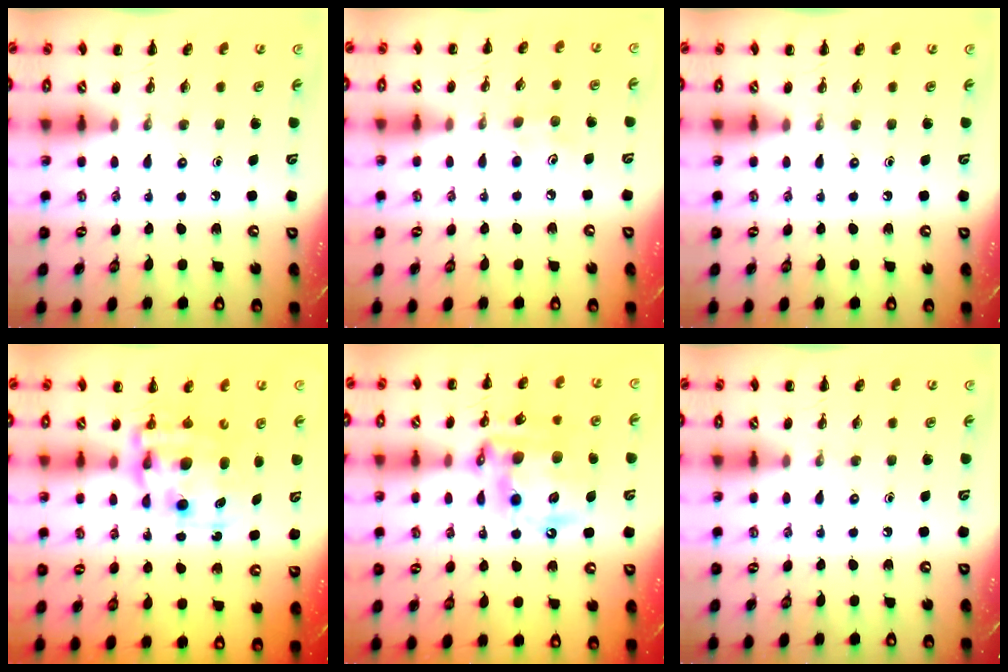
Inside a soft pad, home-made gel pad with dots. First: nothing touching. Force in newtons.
{"total": 3.7, "press": 3.6, "slide": 1.0}
{"total": 0.0}
{"total": 11.1, "press": 10.7, "slide": 2.8}
{"total": 17.5, "press": 17.2, "slide": 3.6}
{"total": 0.0}